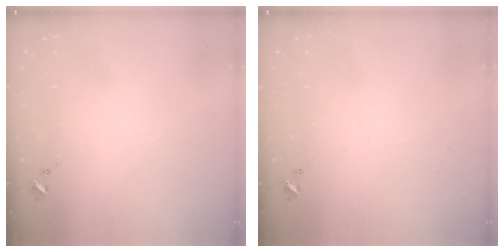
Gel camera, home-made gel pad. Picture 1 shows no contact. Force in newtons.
{"total": 0.0}